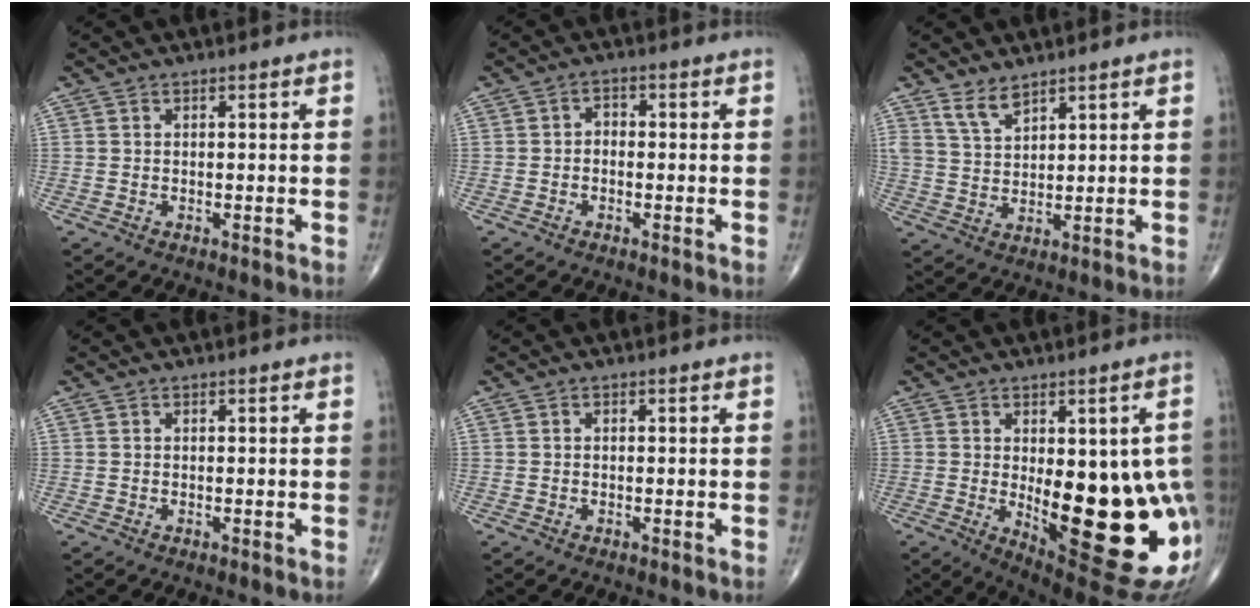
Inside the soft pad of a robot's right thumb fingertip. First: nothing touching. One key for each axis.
{"total": 2.1, "fx": -0.4, "fy": 1.5, "fz": 1.4, "tx": -0.008, "ty": 0.013, "tz": -0.015}
{"total": 4.3, "fx": 3.5, "fy": 1.5, "fz": 2.0, "tx": -0.034, "ty": -0.024, "tz": 0.075}
{"total": 0.0}
{"total": 0.0}
{"total": 25.0, "fx": -4.3, "fy": 9.7, "fz": 22.7, "tx": -0.221, "ty": -0.019, "tz": -0.025}